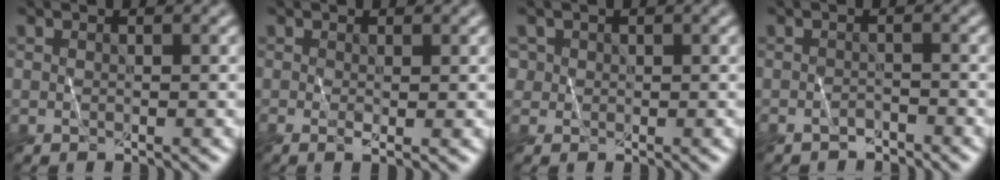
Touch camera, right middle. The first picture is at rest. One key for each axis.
{"total": 1.1, "fx": -0.1, "fy": 0.0, "fz": 1.1, "tx": -0.020, "ty": -0.004, "tz": -0.003}
{"total": 1.1, "fx": 0.5, "fy": 1.0, "fz": 0.1, "tx": 0.000, "ty": 0.005, "tz": 0.005}
{"total": 1.5, "fx": -1.5, "fy": 0.2, "fz": 0.1, "tx": 0.000, "ty": 0.002, "tz": -0.030}